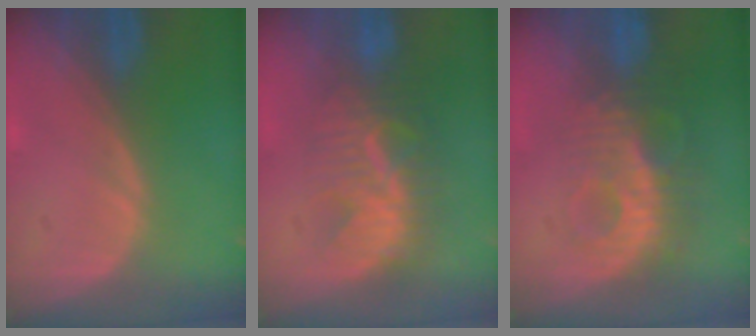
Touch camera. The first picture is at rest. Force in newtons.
{"total": 8.1, "press": 7.9, "slide": 1.8}
{"total": 9.2, "press": 8.1, "slide": 4.4}